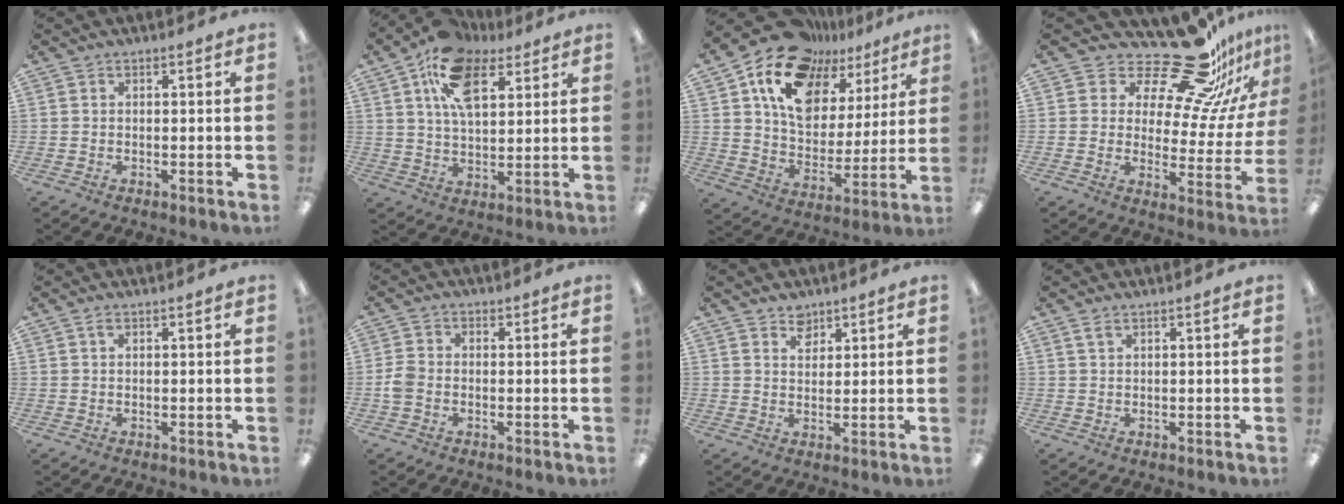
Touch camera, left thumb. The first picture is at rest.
{"total": 15.2, "force": [8.3, 8.4, 9.6], "torque": [-0.171, -0.015, 0.151]}
{"total": 16.7, "force": [11.7, 9.8, 6.8], "torque": [-0.148, -0.070, 0.216]}
{"total": 20.9, "force": [17.3, 6.5, 9.8], "torque": [-0.151, -0.128, 0.289]}
{"total": 0.8, "force": [0.5, 0.1, 0.5], "torque": [-0.012, 0.002, 0.009]}
{"total": 3.6, "force": [-0.8, 2.7, 2.2], "torque": [-0.044, 0.007, -0.014]}
{"total": 3.6, "force": [3.0, 1.9, 0.7], "torque": [-0.004, -0.015, 0.054]}
{"total": 1.4, "force": [1.0, 0.2, 1.0], "torque": [-0.021, 0.002, 0.017]}